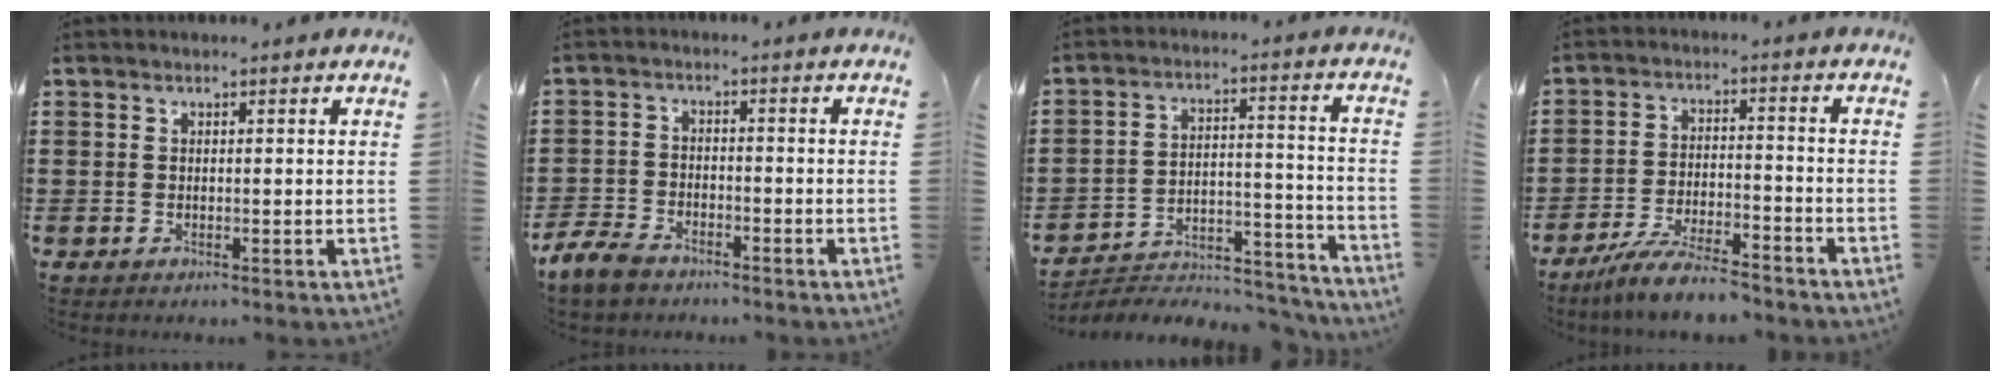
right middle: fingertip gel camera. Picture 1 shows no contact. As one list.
[{"total": 4.7, "force": [-4.0, 1.9, 1.7], "torque": [-0.057, -0.001, -0.087]}, {"total": 4.9, "force": [-4.7, 1.1, 1.0], "torque": [-0.017, 0.008, -0.097]}, {"total": 7.0, "force": [-6.4, 0.6, 2.8], "torque": [-0.059, 0.003, -0.123]}]